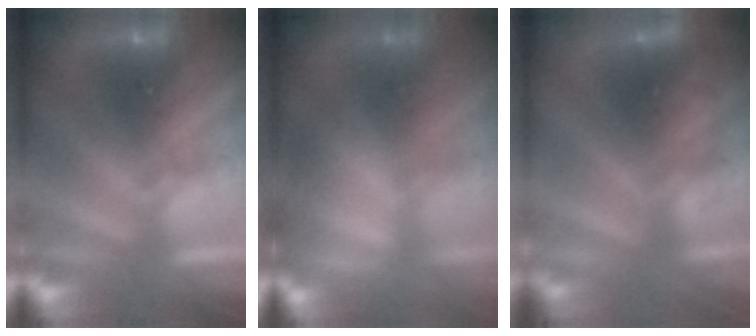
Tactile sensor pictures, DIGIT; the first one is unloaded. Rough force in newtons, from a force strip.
{"total": 7.8}
{"total": 3.4}